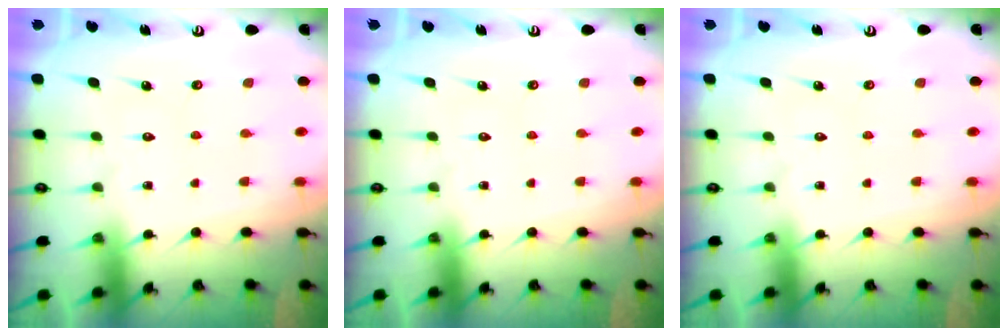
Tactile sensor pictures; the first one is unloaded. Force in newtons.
{"total": 0.0}
{"total": 0.0}